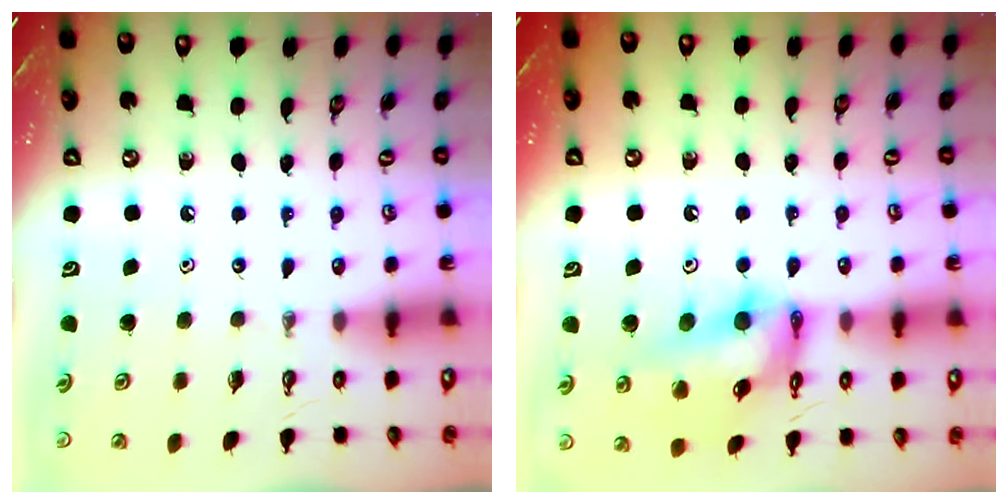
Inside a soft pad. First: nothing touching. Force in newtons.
{"total": 15.3, "press": 15.2, "slide": 1.5}